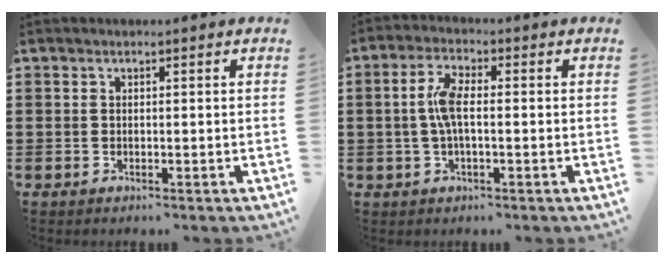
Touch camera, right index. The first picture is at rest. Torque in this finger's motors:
{"motor_torque": [1.29, 0.12, 0.66, 0.11]}